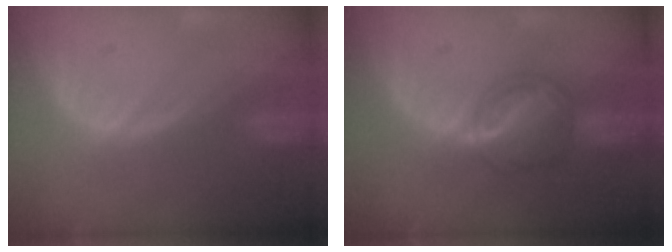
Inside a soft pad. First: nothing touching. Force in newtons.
{"total": 5.8, "press": 5.7, "slide": 1.0}